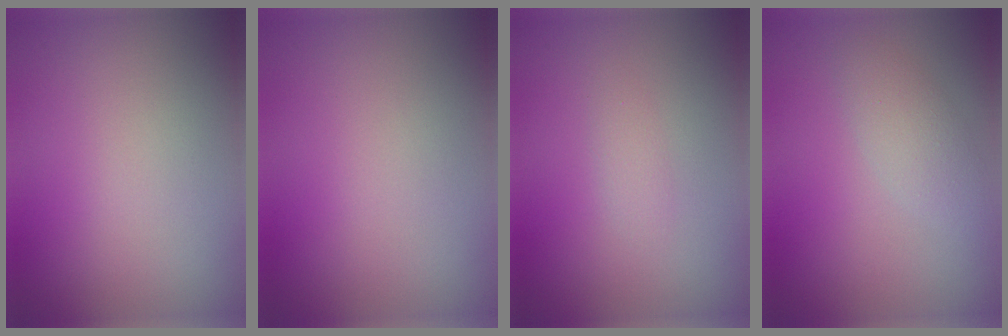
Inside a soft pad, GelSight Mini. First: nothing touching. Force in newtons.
{"total": 0.0}
{"total": 0.9, "press": 0.9, "slide": 0.0}
{"total": 2.2, "press": 2.2, "slide": 0.0}